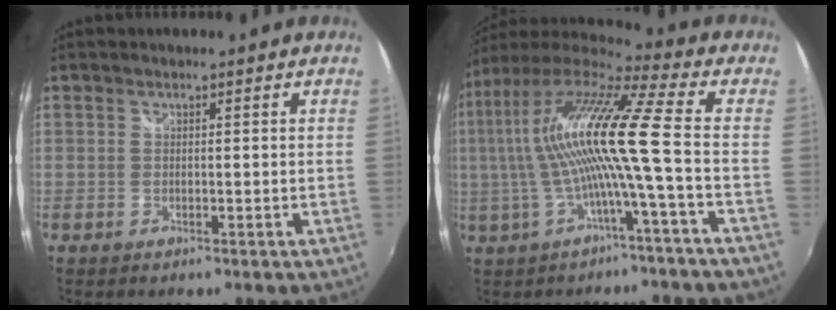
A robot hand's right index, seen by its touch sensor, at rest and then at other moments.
{"total": 15.5, "force": [-1.5, -0.8, 15.4], "torque": [-0.267, 0.001, -0.028]}